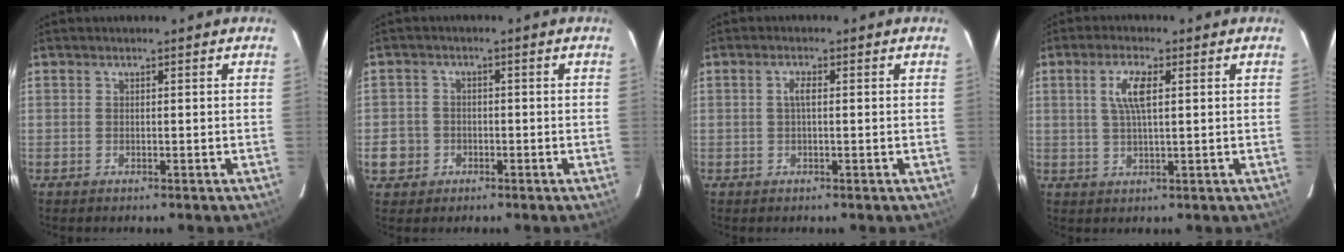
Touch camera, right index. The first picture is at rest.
{"total": 4.9, "force": [-1.6, 4.5, 0.9], "torque": [-0.028, 0.018, -0.023]}
{"total": 1.7, "force": [0.1, 0.4, 1.6], "torque": [-0.032, 0.004, -0.001]}
{"total": 5.1, "force": [1.5, 1.4, 4.7], "torque": [-0.091, 0.004, 0.028]}